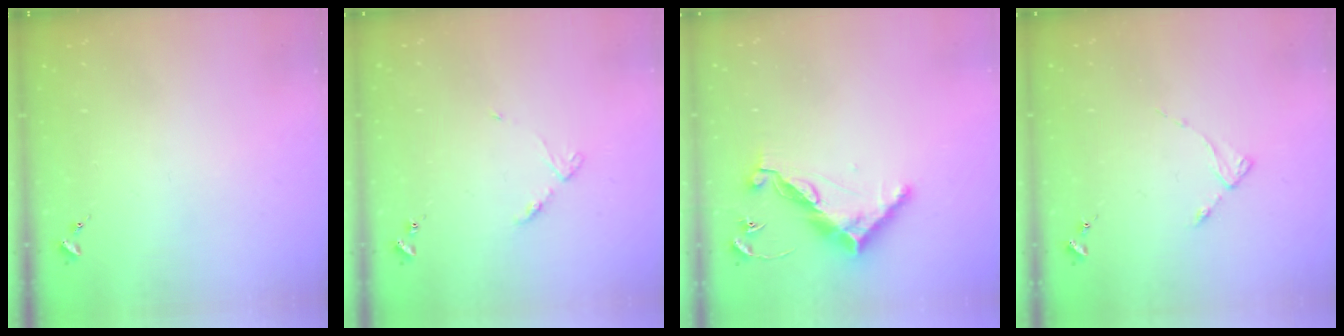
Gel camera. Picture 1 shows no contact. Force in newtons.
{"total": 4.4, "press": 4.3, "slide": 0.5}
{"total": 12.1, "press": 12.0, "slide": 0.4}
{"total": 2.9, "press": 2.8, "slide": 0.4}